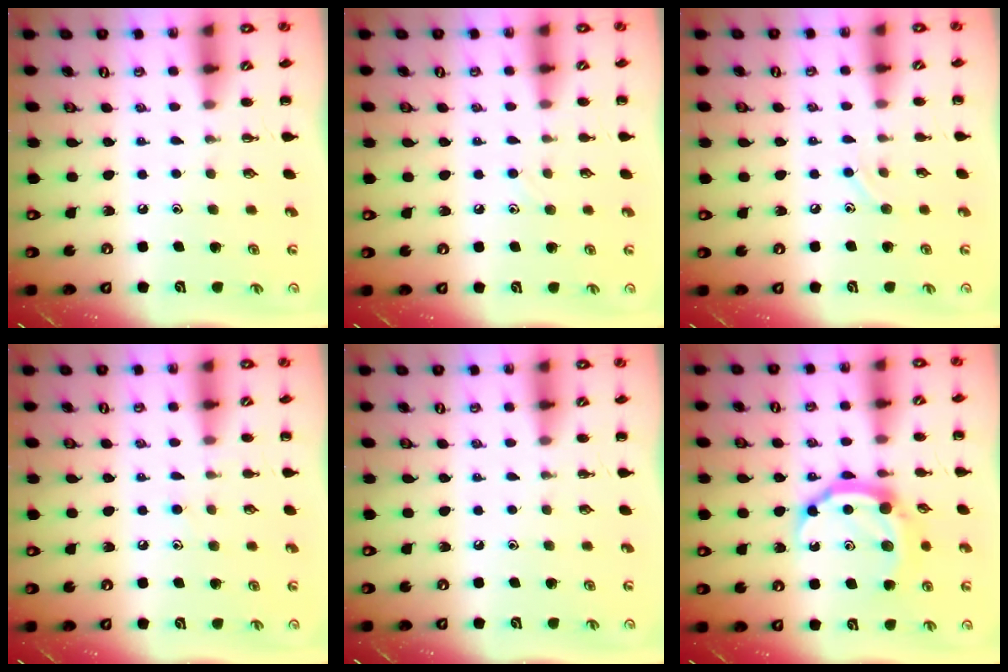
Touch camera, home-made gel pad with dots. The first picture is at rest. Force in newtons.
{"total": 5.3, "press": 4.9, "slide": 2.0}
{"total": 6.2, "press": 6.0, "slide": 1.5}
{"total": 6.8, "press": 6.5, "slide": 2.0}
{"total": 0.0}
{"total": 12.0, "press": 11.9, "slide": 0.9}